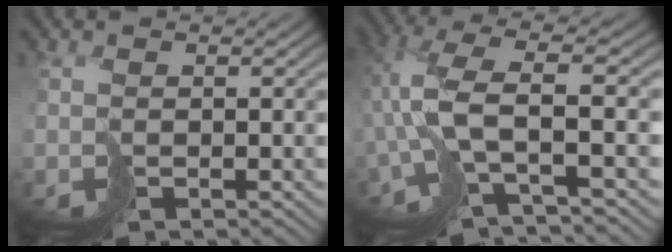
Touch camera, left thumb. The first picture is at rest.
{"total": 8.4, "force": [-1.7, 2.6, 7.8], "torque": [-0.160, 0.008, -0.044]}